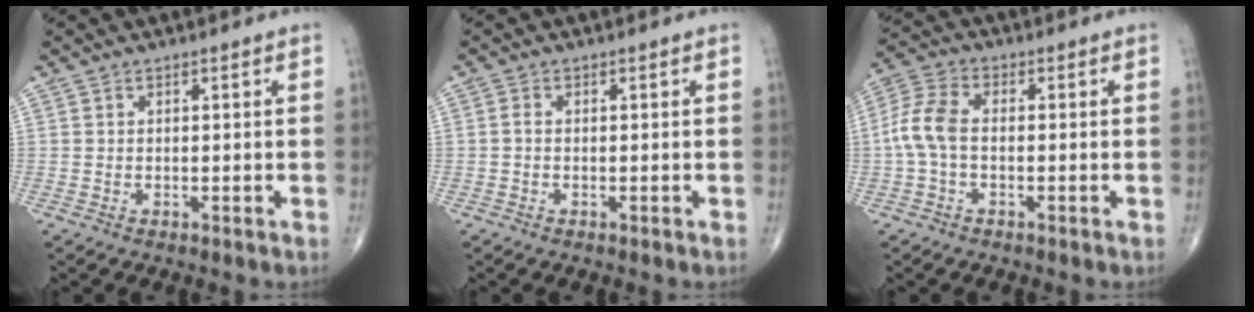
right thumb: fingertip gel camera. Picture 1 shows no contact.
{"total": 0.8, "force": [-0.2, 0.5, 0.7], "torque": [-0.012, 0.000, -0.006]}
{"total": 6.9, "force": [-0.8, 3.9, 5.7], "torque": [-0.130, 0.020, -0.024]}